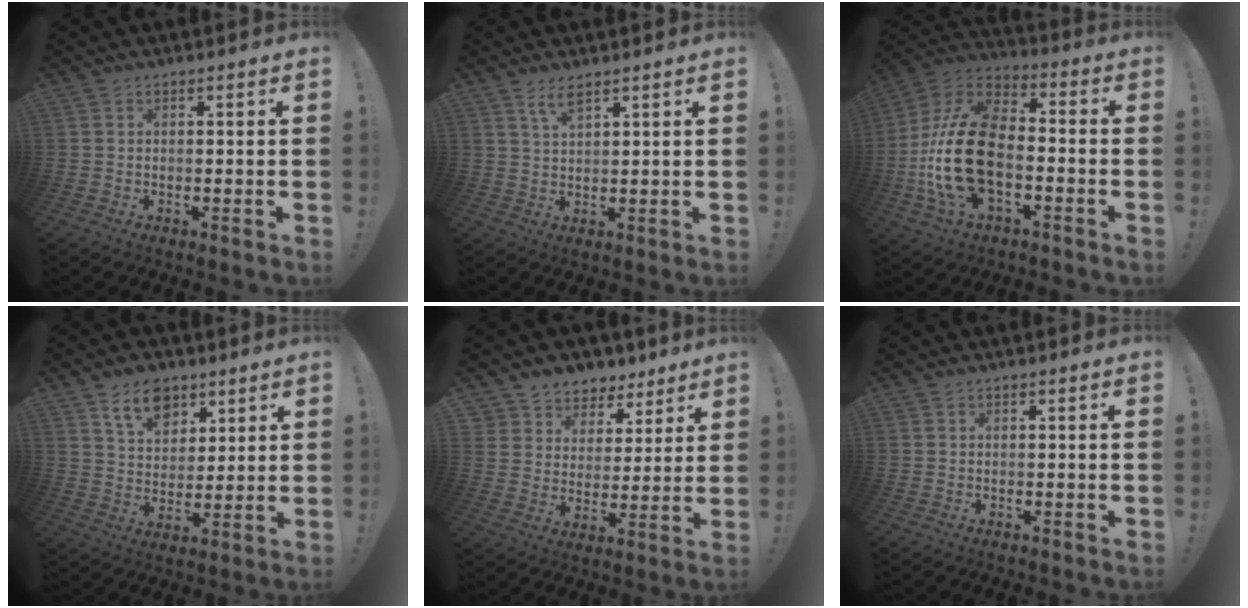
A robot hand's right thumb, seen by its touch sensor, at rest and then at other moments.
{"total": 4.3, "force": [3.1, 0.8, 2.9], "torque": [-0.055, -0.011, 0.055]}
{"total": 23.5, "force": [-4.6, 13.6, 18.6], "torque": [-0.371, 0.034, -0.065]}
{"total": 11.4, "force": [7.0, 7.5, 4.9], "torque": [-0.070, -0.034, 0.132]}
{"total": 7.0, "force": [4.4, 5.5, 0.2], "torque": [-0.007, -0.045, 0.091]}
{"total": 0.0}